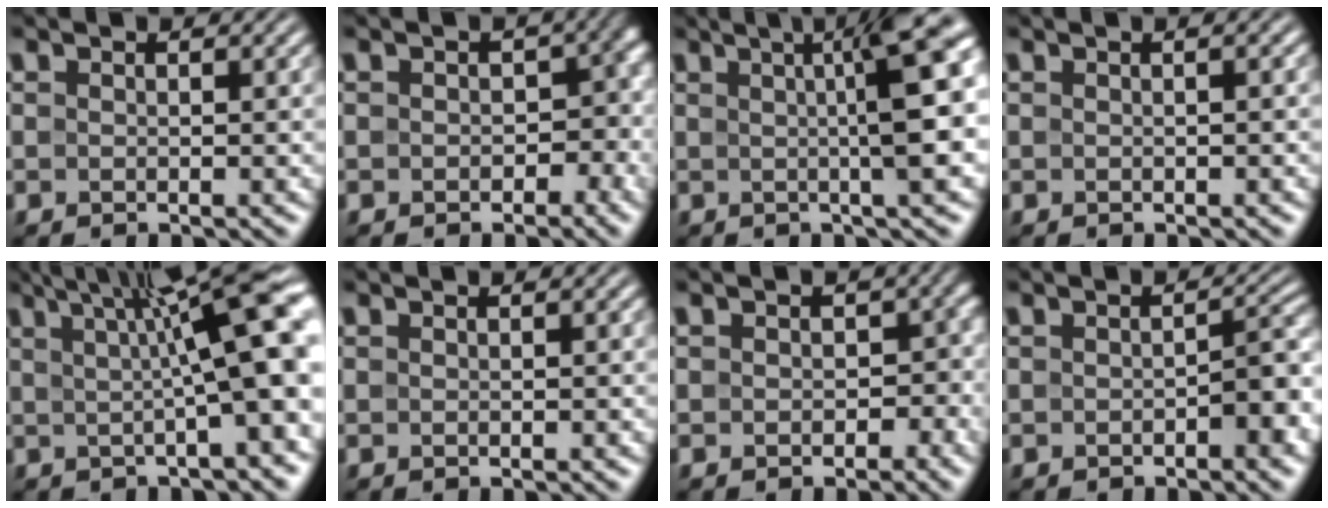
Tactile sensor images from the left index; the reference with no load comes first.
{"total": 4.9, "force": [-0.6, 3.7, 3.3], "torque": [-0.002, -0.002, -0.010]}
{"total": 9.0, "force": [1.5, 1.7, 8.7], "torque": [-0.088, 0.022, 0.019]}
{"total": 1.2, "force": [0.2, 0.4, 1.1], "torque": [-0.013, 0.006, -0.004]}
{"total": 10.0, "force": [2.3, 1.9, 9.5], "torque": [-0.109, 0.022, 0.029]}
{"total": 0.0}
{"total": 3.0, "force": [-0.4, 2.3, 1.8], "torque": [0.002, -0.003, -0.005]}
{"total": 2.7, "force": [-0.9, 1.0, 2.3], "torque": [-0.031, 0.008, -0.013]}